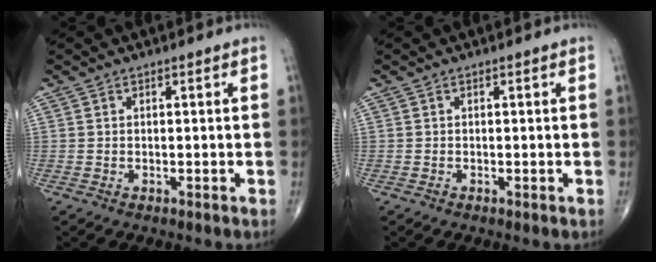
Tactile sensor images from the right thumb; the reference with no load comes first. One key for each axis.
{"total": 0.0}